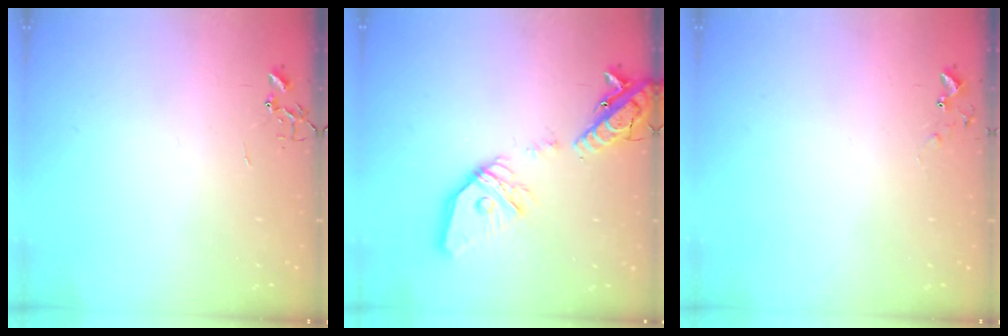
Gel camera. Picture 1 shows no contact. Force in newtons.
{"total": 21.4, "press": 21.2, "slide": 3.5}
{"total": 5.0, "press": 5.0, "slide": 0.5}